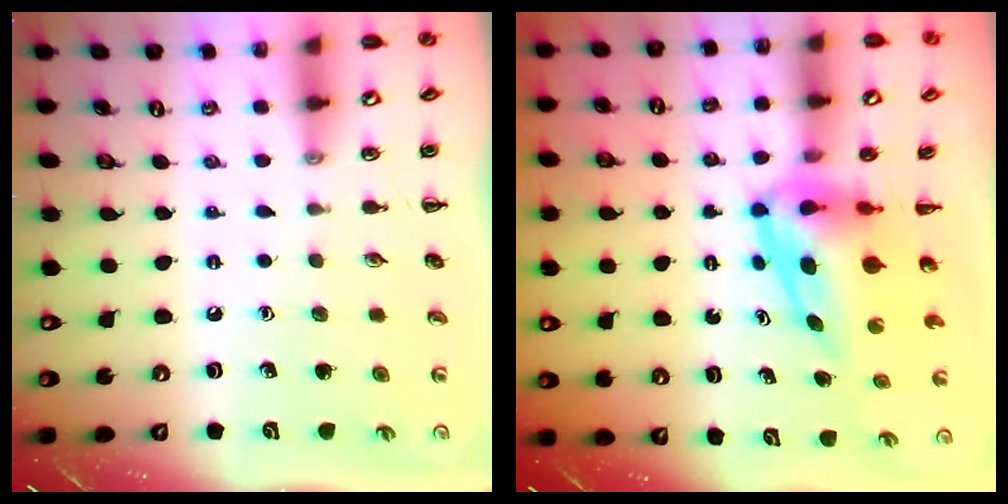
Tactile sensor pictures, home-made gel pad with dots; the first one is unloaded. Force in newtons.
{"total": 7.9, "press": 7.6, "slide": 2.0}